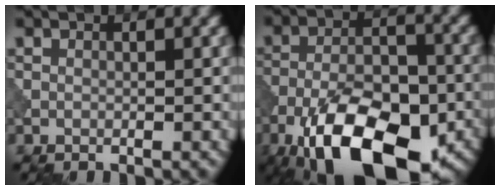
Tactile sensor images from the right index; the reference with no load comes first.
{"total": 14.9, "force": [-8.4, 6.7, 10.3], "torque": [-0.195, -0.021, -0.147]}